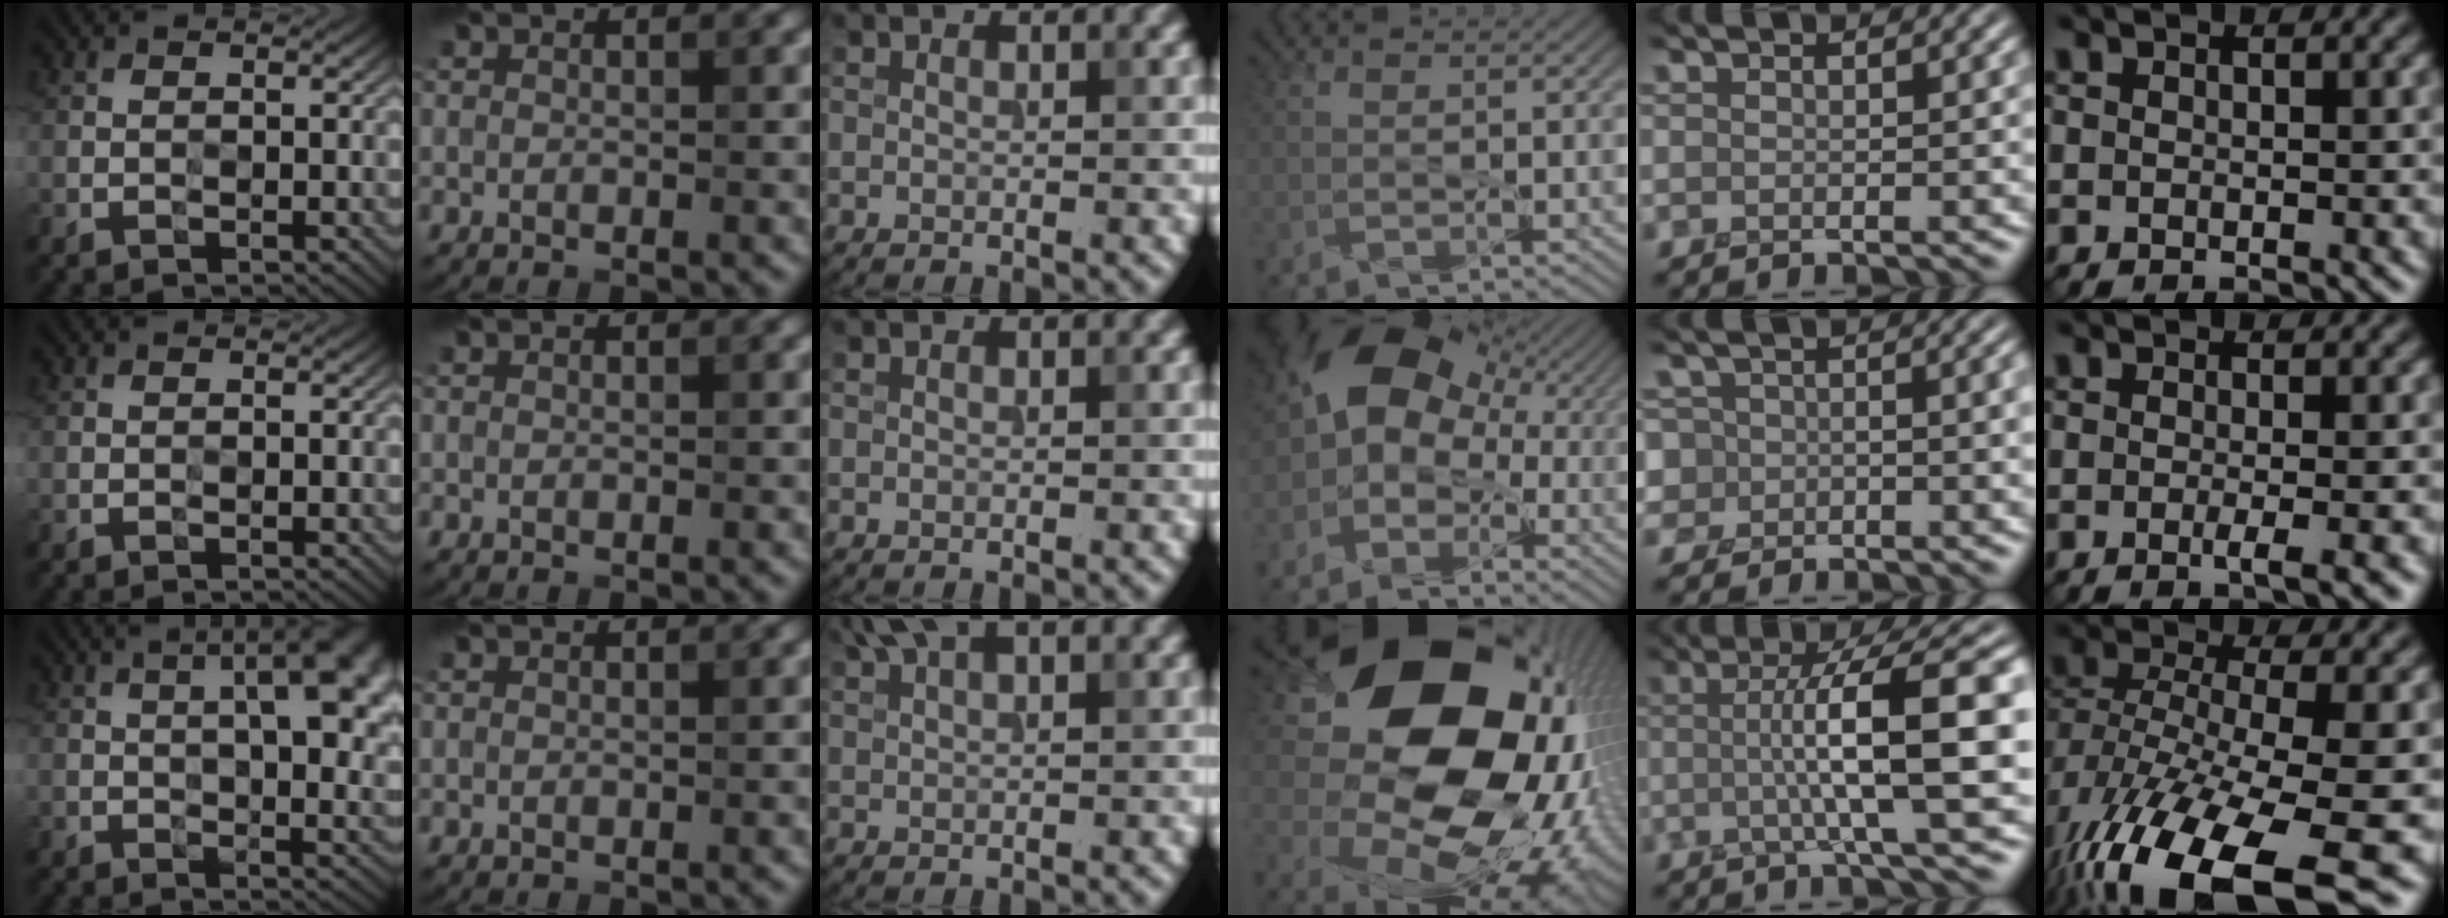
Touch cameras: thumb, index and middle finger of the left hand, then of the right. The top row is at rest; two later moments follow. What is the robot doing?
{"motion": "peel", "object": "tape"}